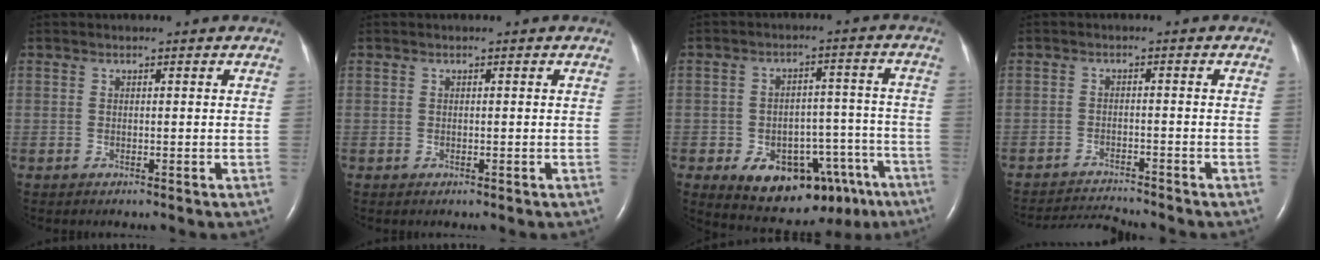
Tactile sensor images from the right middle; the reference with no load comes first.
{"total": 0.0}
{"total": 16.0, "force": [-9.1, 8.9, 9.8], "torque": [-0.115, 0.031, -0.119]}
{"total": 5.4, "force": [-5.3, -1.0, 0.1], "torque": [-0.007, -0.014, -0.092]}